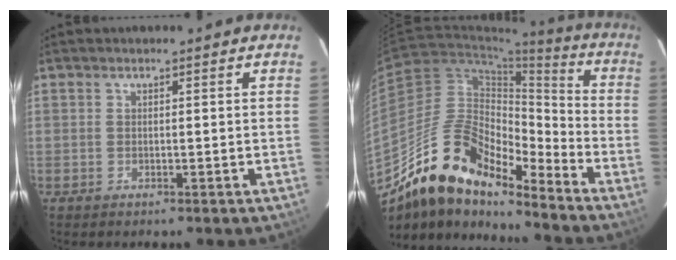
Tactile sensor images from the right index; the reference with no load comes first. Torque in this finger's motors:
{"motor_torque": [0.28, -1.30, -0.13, -0.21]}